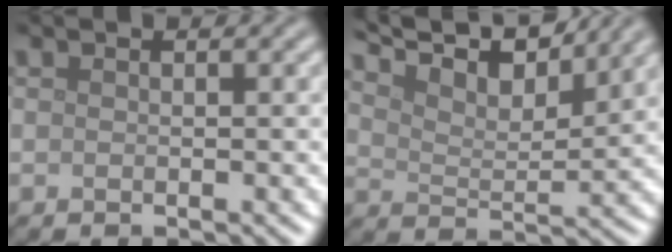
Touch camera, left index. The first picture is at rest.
{"total": 9.5, "force": [8.4, 1.9, 4.0], "torque": [-0.077, 0.009, 0.115]}